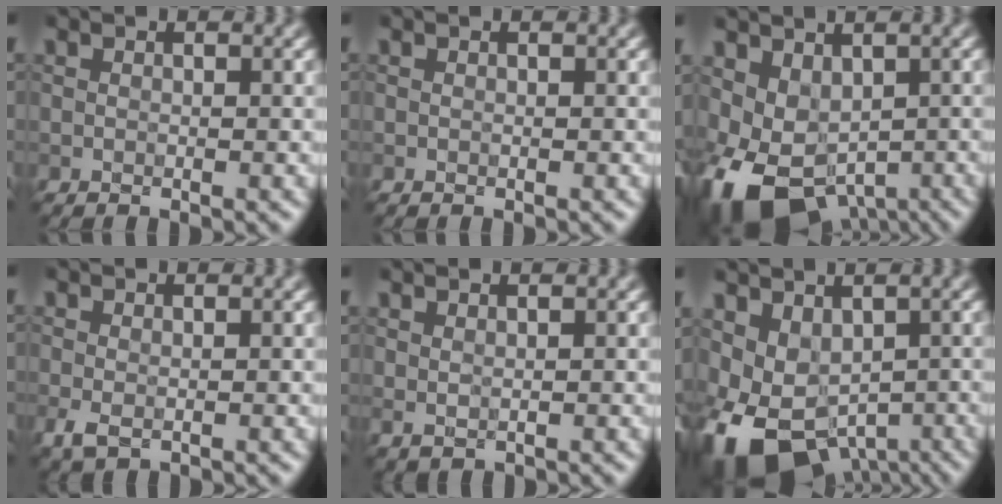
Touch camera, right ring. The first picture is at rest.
{"total": 0.0}
{"total": 8.3, "force": [-3.5, 5.4, 5.2], "torque": [-0.097, -0.018, -0.049]}
{"total": 1.7, "force": [-0.4, 1.0, 1.2], "torque": [-0.032, -0.006, -0.009]}
{"total": 0.8, "force": [0.7, 0.2, 0.3], "torque": [-0.008, 0.001, 0.018]}
{"total": 9.9, "force": [-4.5, 6.5, 5.8], "torque": [-0.107, -0.032, -0.051]}